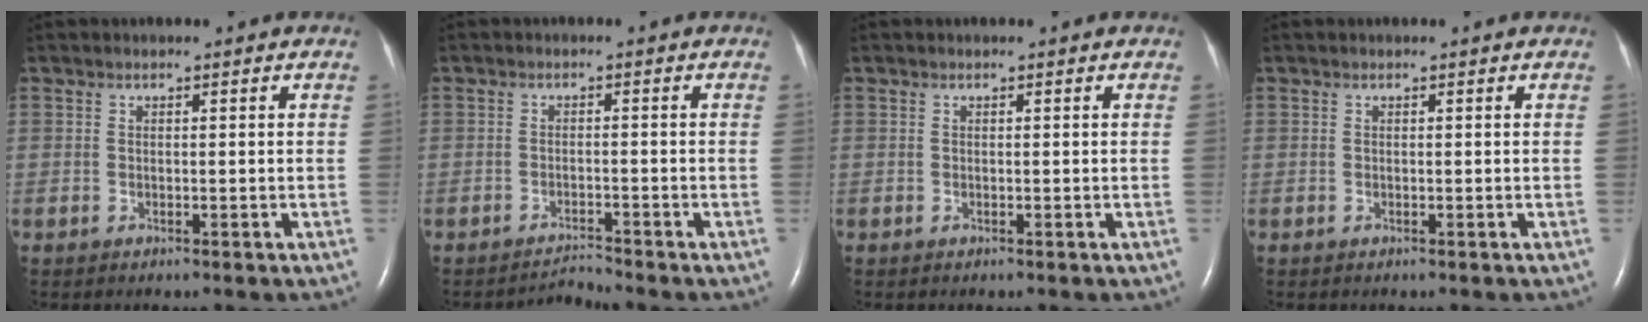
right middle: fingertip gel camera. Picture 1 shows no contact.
{"total": 2.2, "force": [-1.9, -0.8, -0.6], "torque": [0.012, -0.011, -0.028]}
{"total": 0.0}
{"total": 0.0}